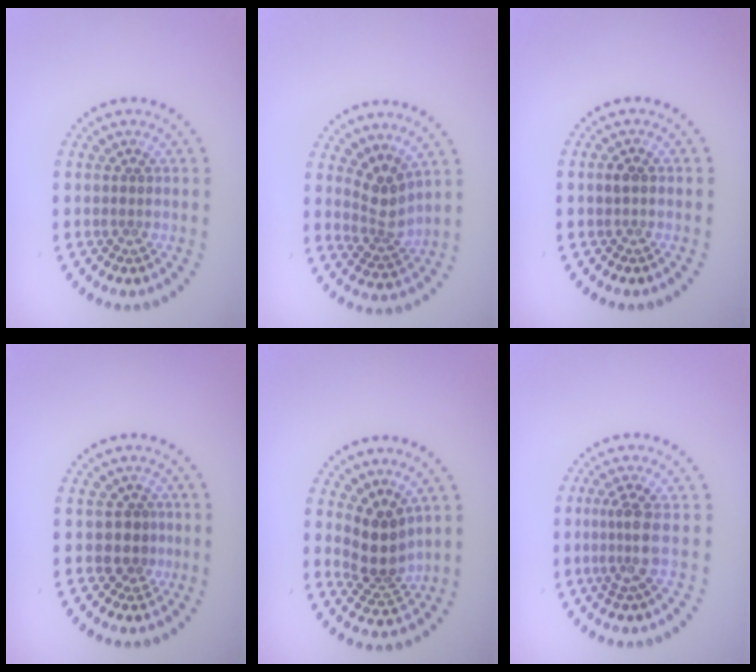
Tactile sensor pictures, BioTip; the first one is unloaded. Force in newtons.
{"total": 2.8, "press": 2.1, "slide": 1.9}
{"total": 1.2, "press": 1.2, "slide": 0.2}
{"total": 1.6, "press": 1.2, "slide": 1.0}
{"total": 3.9, "press": 3.1, "slide": 2.3}
{"total": 2.5, "press": 1.9, "slide": 1.6}